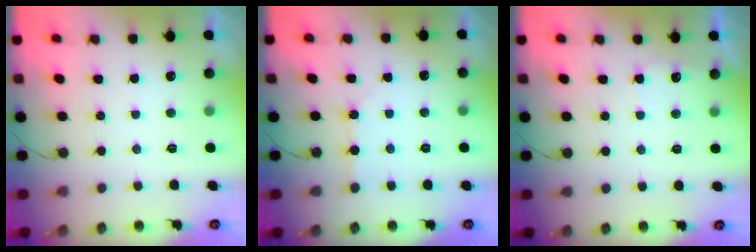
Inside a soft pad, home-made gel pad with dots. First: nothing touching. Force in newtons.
{"total": 2.3, "press": 2.3, "slide": 0.4}
{"total": 3.0, "press": 3.0, "slide": 0.3}